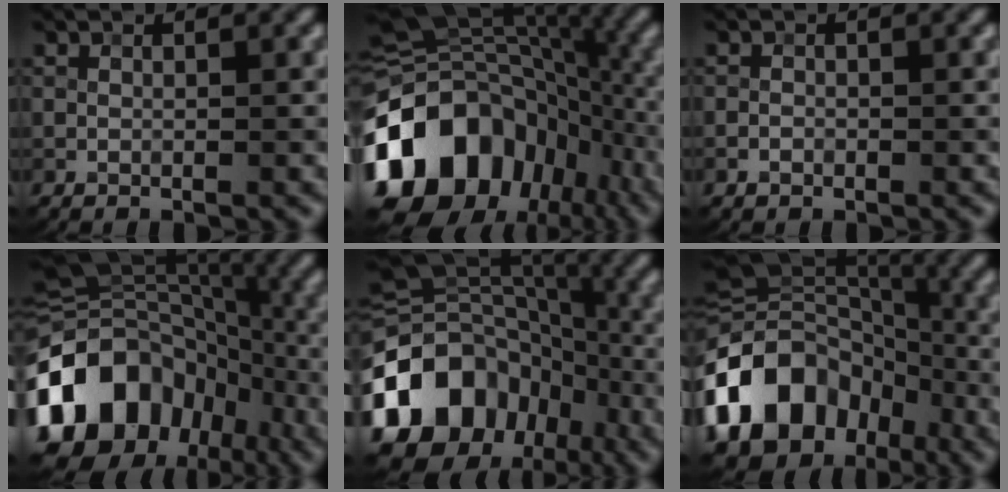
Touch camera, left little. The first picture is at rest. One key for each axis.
{"total": 16.6, "fx": -6.9, "fy": 11.8, "fz": 9.4, "tx": -0.199, "ty": -0.009, "tz": -0.122}
{"total": 0.7, "fx": -0.4, "fy": 0.5, "fz": 0.3, "tx": -0.002, "ty": -0.002, "tz": -0.009}
{"total": 17.1, "fx": -7.5, "fy": 13.0, "fz": 8.2, "tx": -0.187, "ty": 0.014, "tz": -0.141}
{"total": 16.3, "fx": -7.0, "fy": 12.4, "fz": 7.8, "tx": -0.183, "ty": 0.010, "tz": -0.139}
{"total": 15.5, "fx": -6.2, "fy": 11.7, "fz": 8.1, "tx": -0.174, "ty": -0.002, "tz": -0.122}